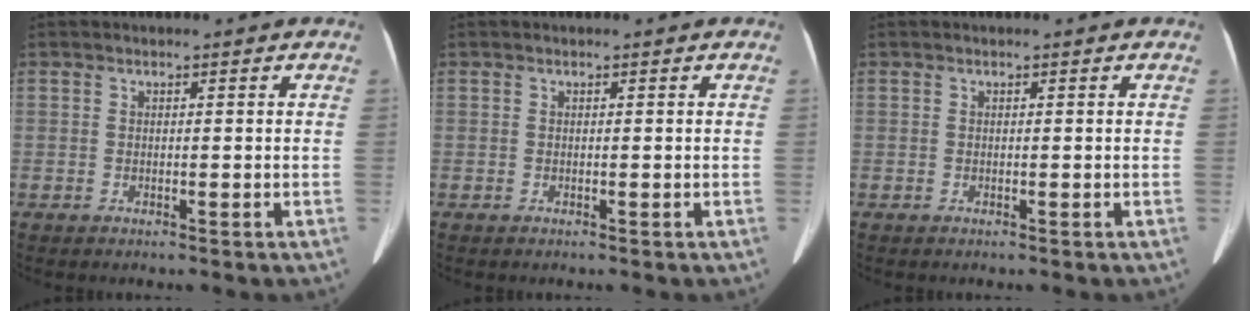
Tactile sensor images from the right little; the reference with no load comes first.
{"total": 0.0}
{"total": 0.0}